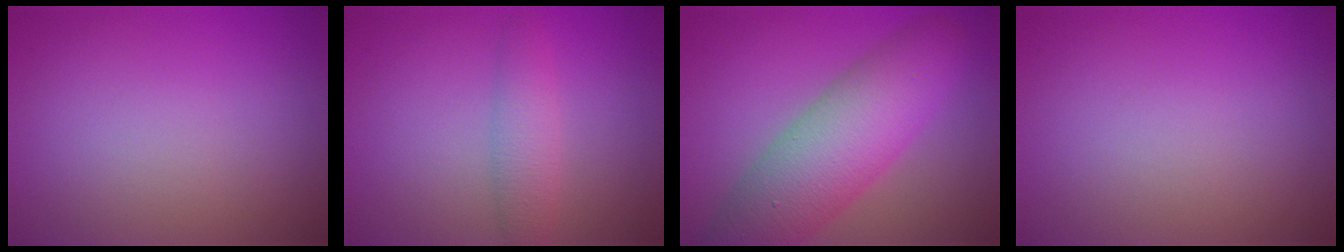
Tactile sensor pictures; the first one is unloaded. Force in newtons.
{"total": 2.4, "press": 2.4, "slide": 0.1}
{"total": 8.8, "press": 8.8, "slide": 0.3}
{"total": 0.0}